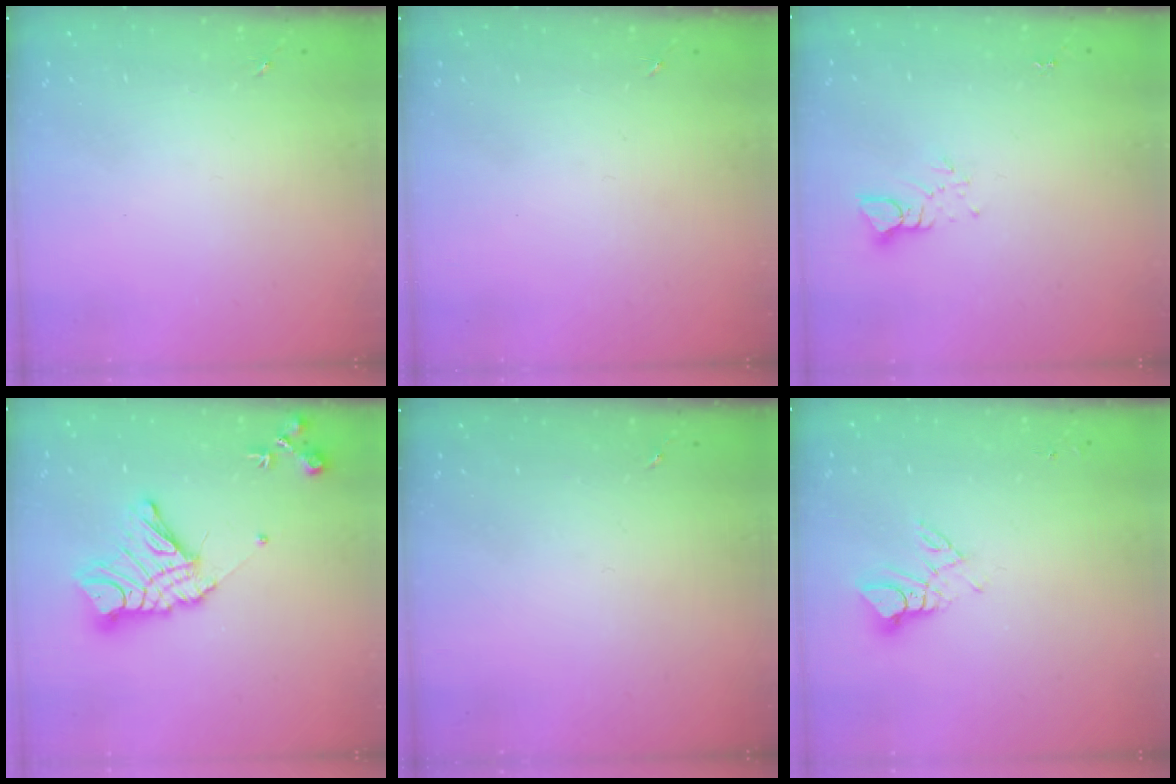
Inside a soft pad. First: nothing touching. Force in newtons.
{"total": 0.0}
{"total": 3.8, "press": 3.8, "slide": 0.2}
{"total": 15.8, "press": 15.7, "slide": 1.4}
{"total": 0.0}
{"total": 6.8, "press": 6.8, "slide": 0.5}